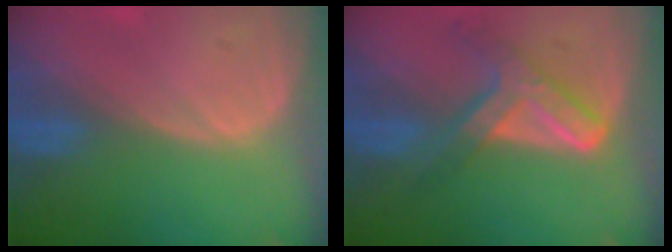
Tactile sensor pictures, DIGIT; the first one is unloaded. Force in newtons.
{"total": 7.2, "press": 6.0, "slide": 3.8}